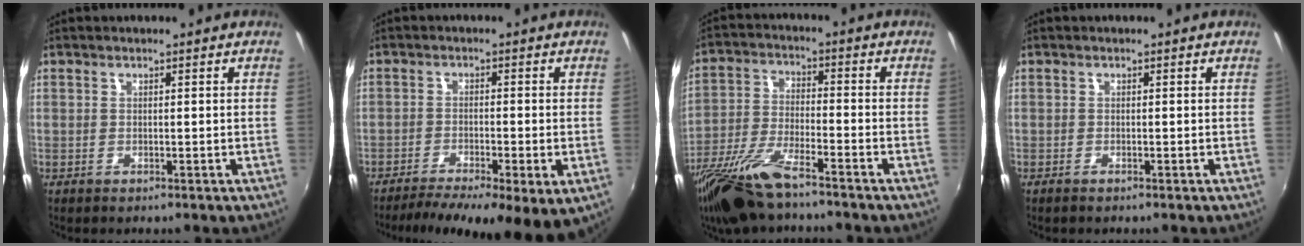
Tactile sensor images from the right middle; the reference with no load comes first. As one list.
[{"total": 12.3, "force": [-6.8, 3.2, 9.7], "torque": [-0.171, -0.035, -0.103]}, {"total": 14.2, "force": [-10.9, 2.9, 8.6], "torque": [-0.184, -0.035, -0.209]}, {"total": 0.7, "force": [-0.6, -0.1, 0.4], "torque": [-0.008, -0.003, -0.013]}]